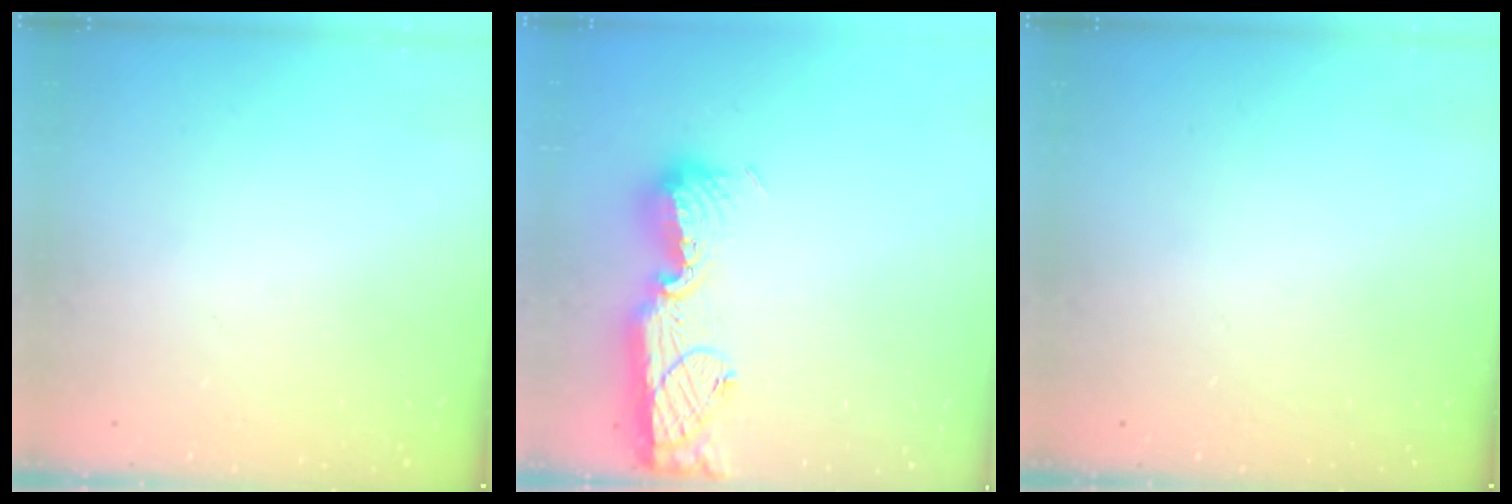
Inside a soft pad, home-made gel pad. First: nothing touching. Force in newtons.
{"total": 12.9, "press": 12.8, "slide": 1.2}
{"total": 0.0}